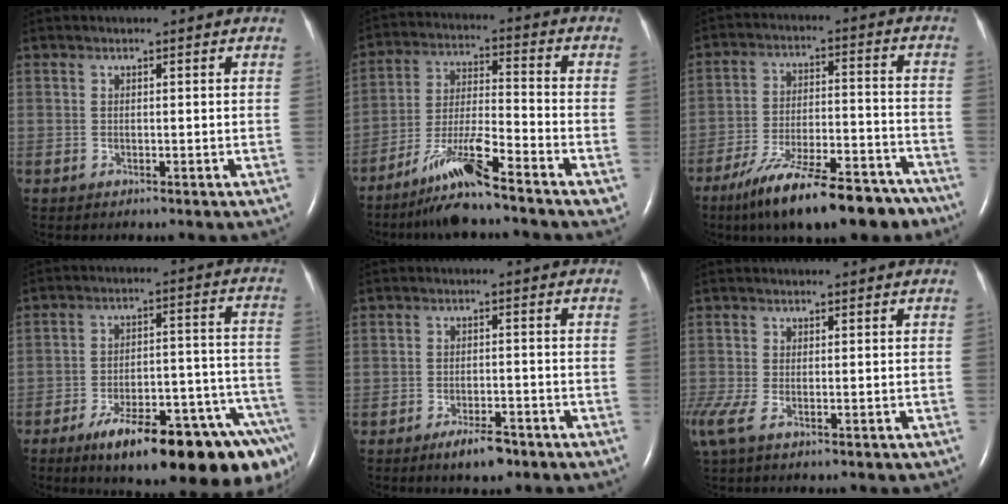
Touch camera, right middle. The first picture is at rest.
{"total": 10.2, "force": [-7.5, -0.1, 7.0], "torque": [-0.132, -0.019, -0.140]}
{"total": 19.6, "force": [-15.1, 4.7, 11.5], "torque": [-0.149, 0.011, -0.237]}
{"total": 22.5, "force": [-15.2, 4.0, 16.1], "torque": [-0.131, 0.028, -0.215]}
{"total": 4.3, "force": [-3.0, 1.2, 2.8], "torque": [-0.054, -0.002, -0.047]}
{"total": 4.0, "force": [-1.7, 1.2, 3.4], "torque": [-0.085, -0.014, -0.030]}